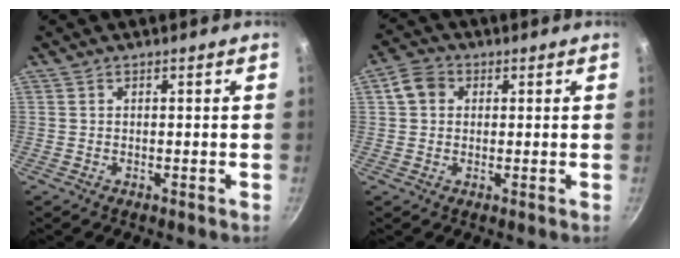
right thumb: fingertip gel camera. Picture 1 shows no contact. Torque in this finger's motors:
{"motor_torque": [-0.13, 0.15, 0.29, 0.40, 0.06]}